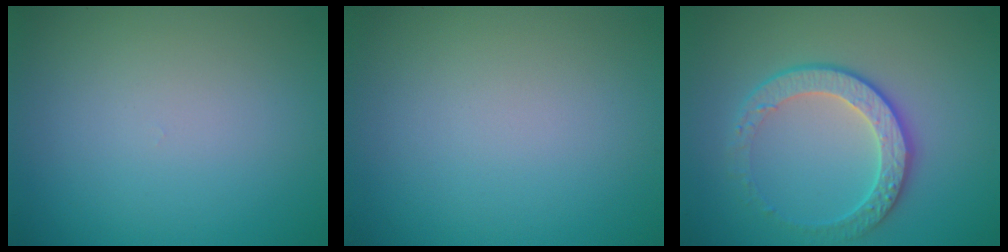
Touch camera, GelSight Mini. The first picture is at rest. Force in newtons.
{"total": 0.0}
{"total": 3.8, "press": 3.4, "slide": 1.8}